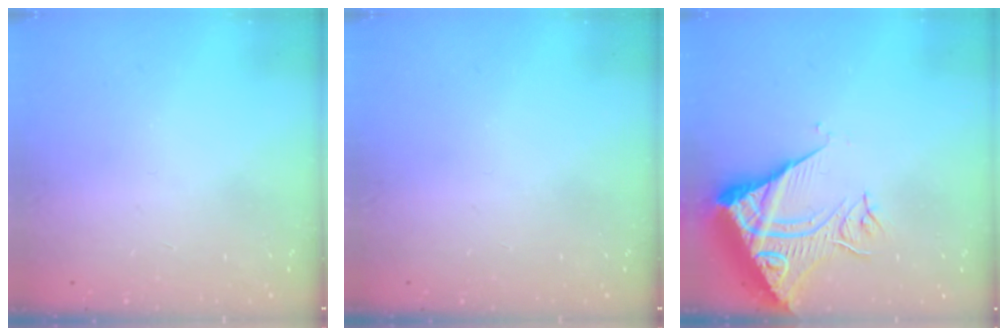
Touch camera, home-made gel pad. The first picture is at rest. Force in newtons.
{"total": 0.0}
{"total": 11.1, "press": 11.0, "slide": 1.3}